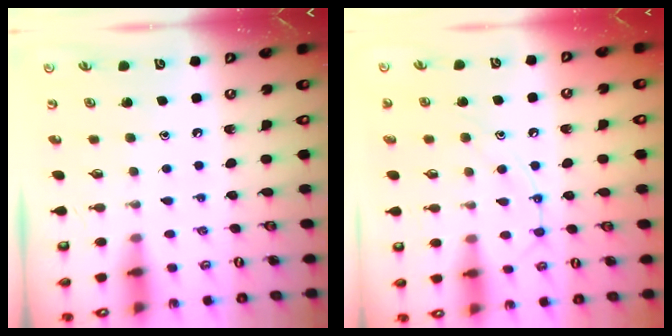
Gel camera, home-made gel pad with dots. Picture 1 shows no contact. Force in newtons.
{"total": 11.6, "press": 11.5, "slide": 1.0}